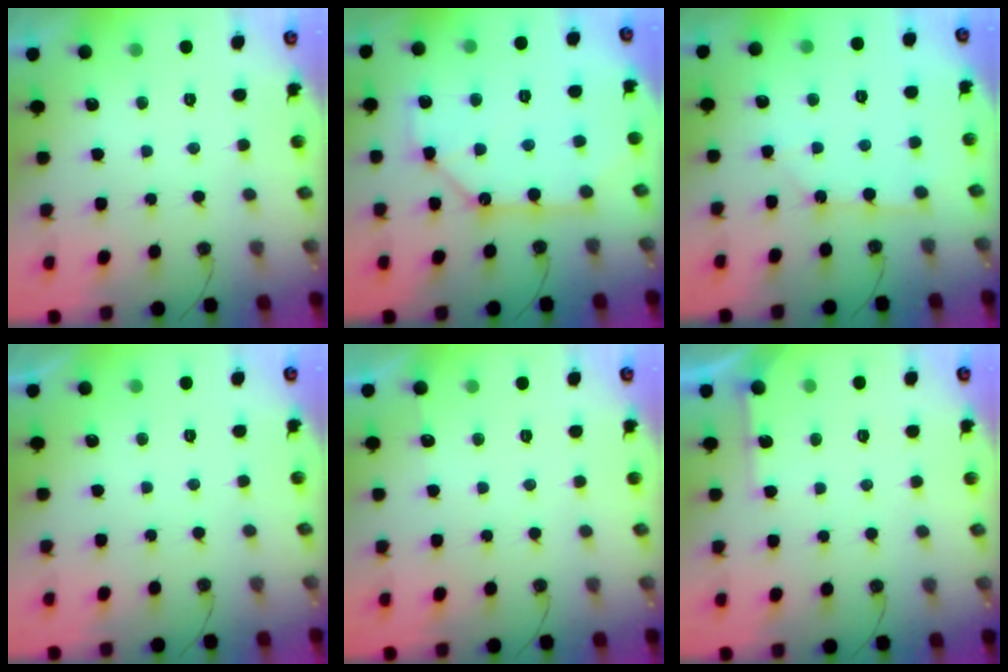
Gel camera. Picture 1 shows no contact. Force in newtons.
{"total": 14.3, "press": 14.2, "slide": 1.6}
{"total": 2.5, "press": 2.5, "slide": 0.3}
{"total": 0.0}
{"total": 2.8, "press": 2.8, "slide": 0.4}
{"total": 4.1, "press": 4.1, "slide": 0.3}